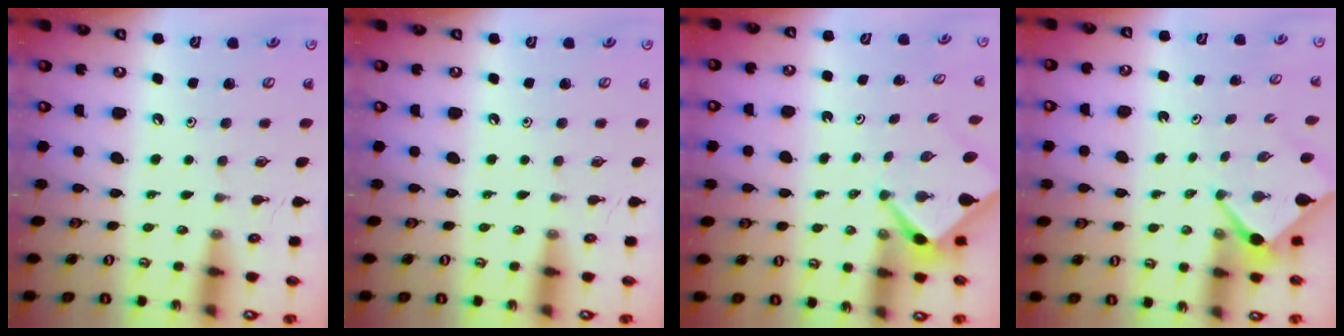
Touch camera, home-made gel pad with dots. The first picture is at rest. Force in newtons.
{"total": 0.0}
{"total": 2.6, "press": 2.6, "slide": 0.3}
{"total": 2.6, "press": 2.6, "slide": 0.3}